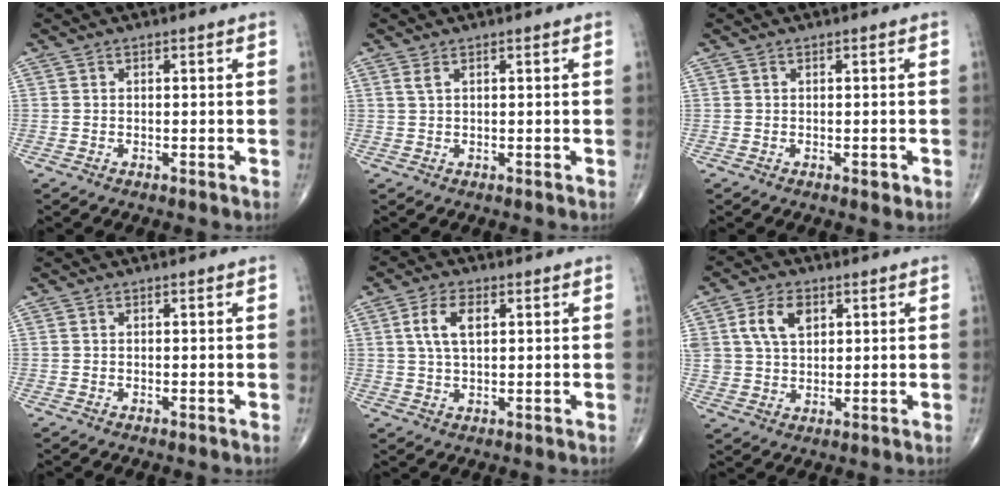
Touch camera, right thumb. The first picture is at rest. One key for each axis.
{"total": 1.1, "fx": 0.6, "fy": 0.3, "fz": 0.9, "tx": -0.023, "ty": 0.006, "tz": 0.015}
{"total": 1.1, "fx": -0.2, "fy": 0.7, "fz": 0.9, "tx": -0.006, "ty": -0.002, "tz": -0.002}
{"total": 0.0}
{"total": 6.2, "fx": 1.8, "fy": 3.1, "fz": 5.0, "tx": -0.103, "ty": 0.003, "tz": 0.037}
{"total": 8.0, "fx": 2.9, "fy": 5.3, "fz": 5.2, "tx": -0.087, "ty": -0.005, "tz": 0.057}